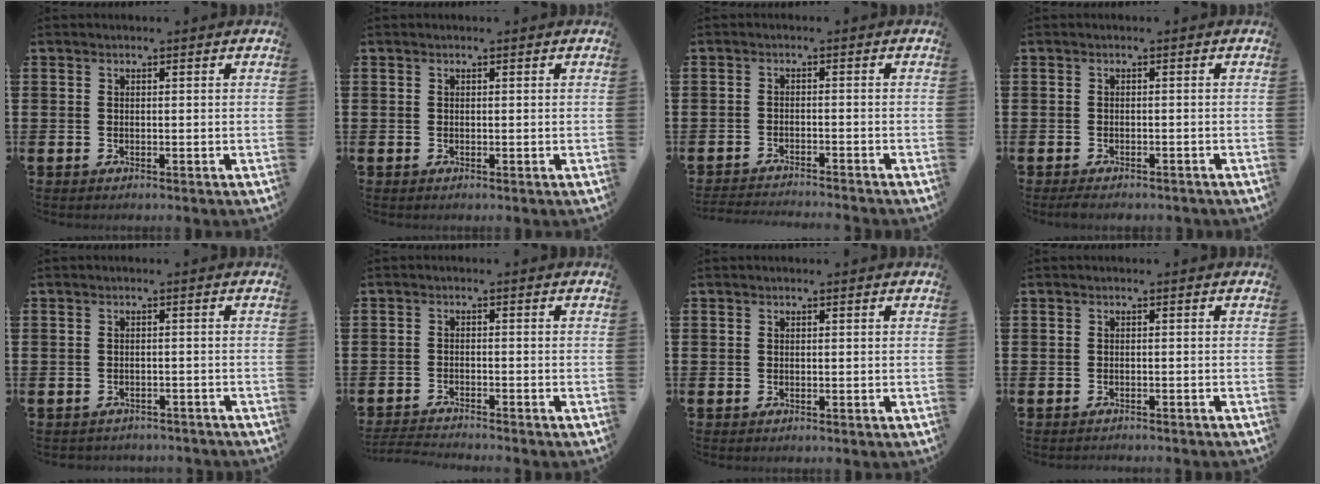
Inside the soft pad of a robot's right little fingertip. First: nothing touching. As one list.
[{"total": 0.0}, {"total": 2.0, "force": [-2.0, -0.3, 0.1], "torque": [-0.002, 0.002, -0.041]}, {"total": 1.2, "force": [-1.1, 0.2, 0.4], "torque": [-0.009, 0.001, -0.022]}, {"total": 1.1, "force": [-1.1, 0.1, -0.1], "torque": [-0.003, 0.002, -0.024]}, {"total": 1.9, "force": [-1.9, -0.2, 0.1], "torque": [-0.003, 0.002, -0.039]}, {"total": 0.0}, {"total": 0.7, "force": [-0.7, -0.1, 0.0], "torque": [-0.001, -0.002, -0.015]}]